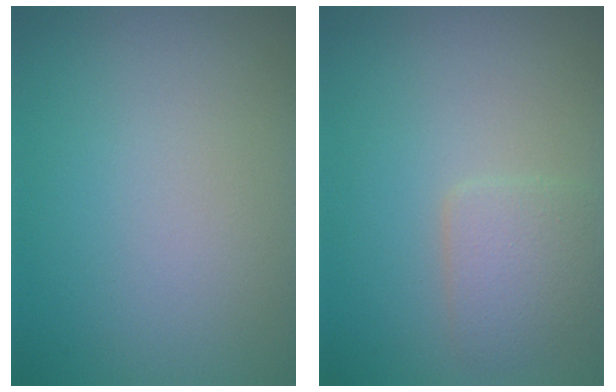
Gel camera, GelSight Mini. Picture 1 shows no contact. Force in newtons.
{"total": 2.5, "press": 2.5, "slide": 0.1}